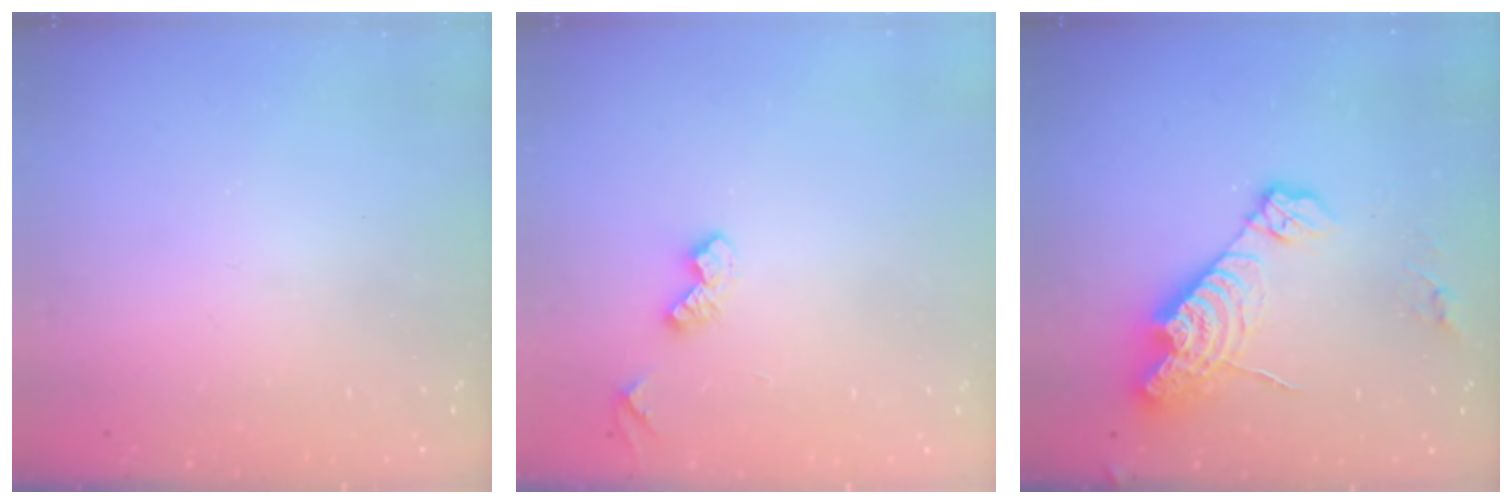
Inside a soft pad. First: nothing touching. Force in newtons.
{"total": 4.9, "press": 4.9, "slide": 0.8}
{"total": 13.9, "press": 13.8, "slide": 1.3}